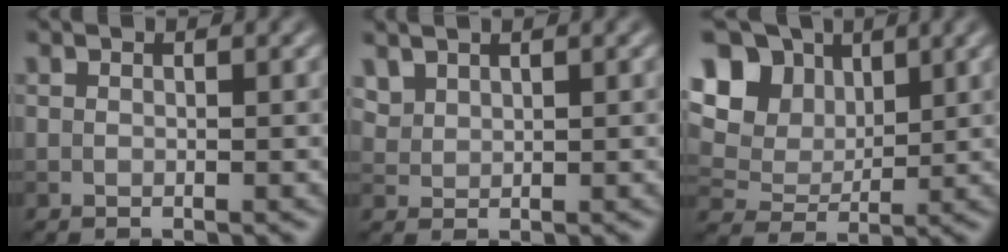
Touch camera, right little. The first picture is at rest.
{"total": 1.6, "force": [1.4, 0.7, 0.4], "torque": [-0.016, 0.001, 0.037]}
{"total": 11.7, "force": [5.4, 8.4, 6.0], "torque": [-0.126, 0.027, 0.093]}